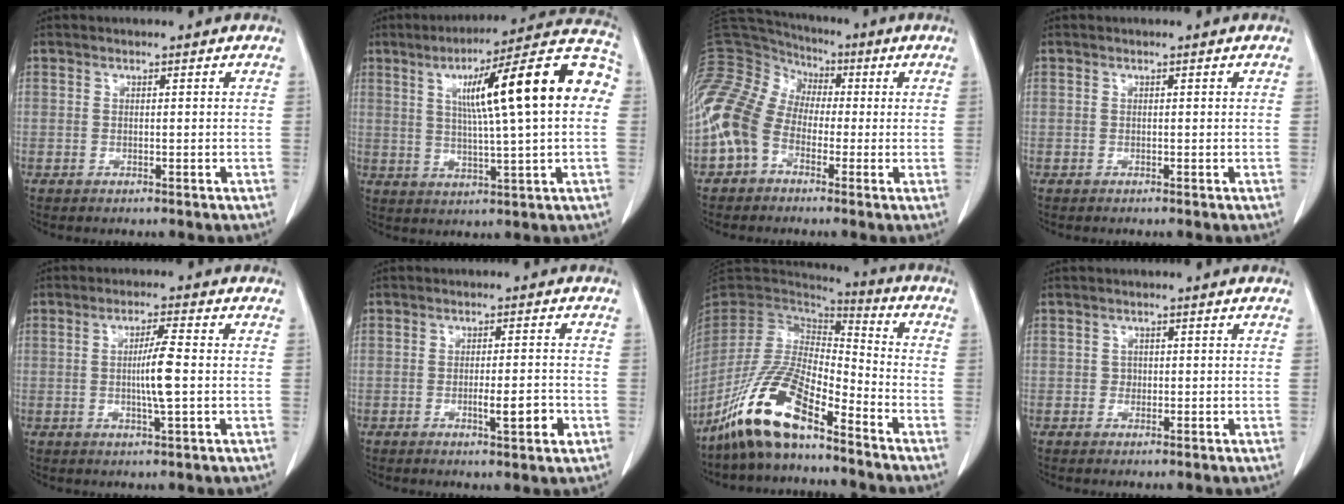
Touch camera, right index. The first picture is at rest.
{"total": 19.2, "force": [3.9, 1.4, 18.7], "torque": [-0.262, 0.032, 0.046]}
{"total": 13.1, "force": [-2.6, 10.5, 7.4], "torque": [-0.191, 0.046, -0.057]}
{"total": 0.0}
{"total": 5.1, "force": [-0.3, -0.2, 5.1], "torque": [-0.088, -0.004, -0.008]}
{"total": 4.6, "force": [-1.6, 0.6, 4.3], "torque": [-0.063, -0.002, -0.021]}
{"total": 14.4, "force": [-10.1, 3.3, 9.8], "torque": [-0.200, -0.004, -0.194]}
{"total": 0.9, "force": [-0.1, 0.9, 0.2], "torque": [0.003, 0.004, -0.002]}